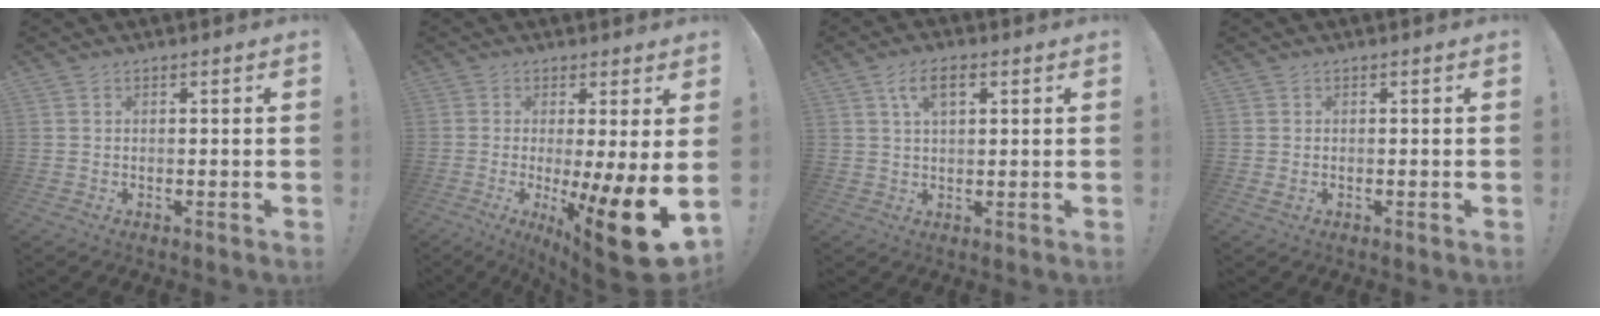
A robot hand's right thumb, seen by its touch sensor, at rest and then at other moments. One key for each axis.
{"total": 14.5, "fx": -3.0, "fy": 0.7, "fz": 14.2, "tx": -0.177, "ty": -0.015, "tz": -0.041}
{"total": 6.3, "fx": 2.5, "fy": 3.0, "fz": 5.0, "tx": -0.085, "ty": 0.002, "tz": 0.042}
{"total": 0.6, "fx": 0.3, "fy": 0.4, "fz": 0.4, "tx": -0.009, "ty": 0.001, "tz": 0.006}